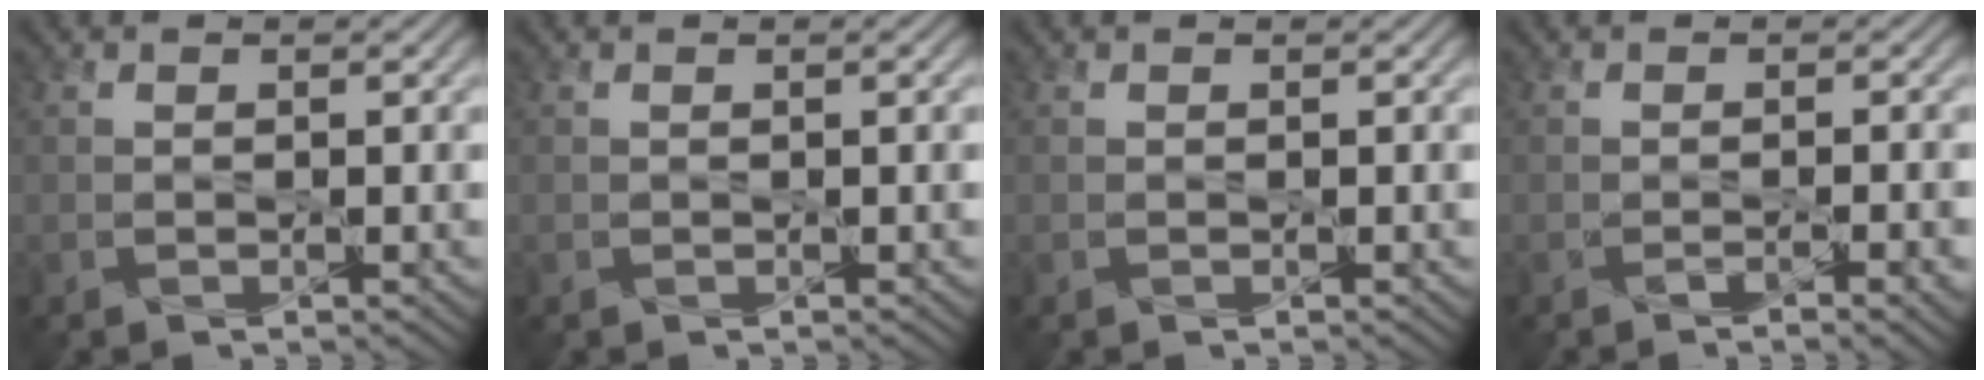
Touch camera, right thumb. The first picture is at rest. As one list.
[{"total": 0.6, "force": [0.1, 0.0, 0.6], "torque": [-0.007, 0.002, 0.001]}, {"total": 0.0}, {"total": 2.3, "force": [-1.1, 0.4, 2.0], "torque": [-0.031, -0.001, -0.019]}]